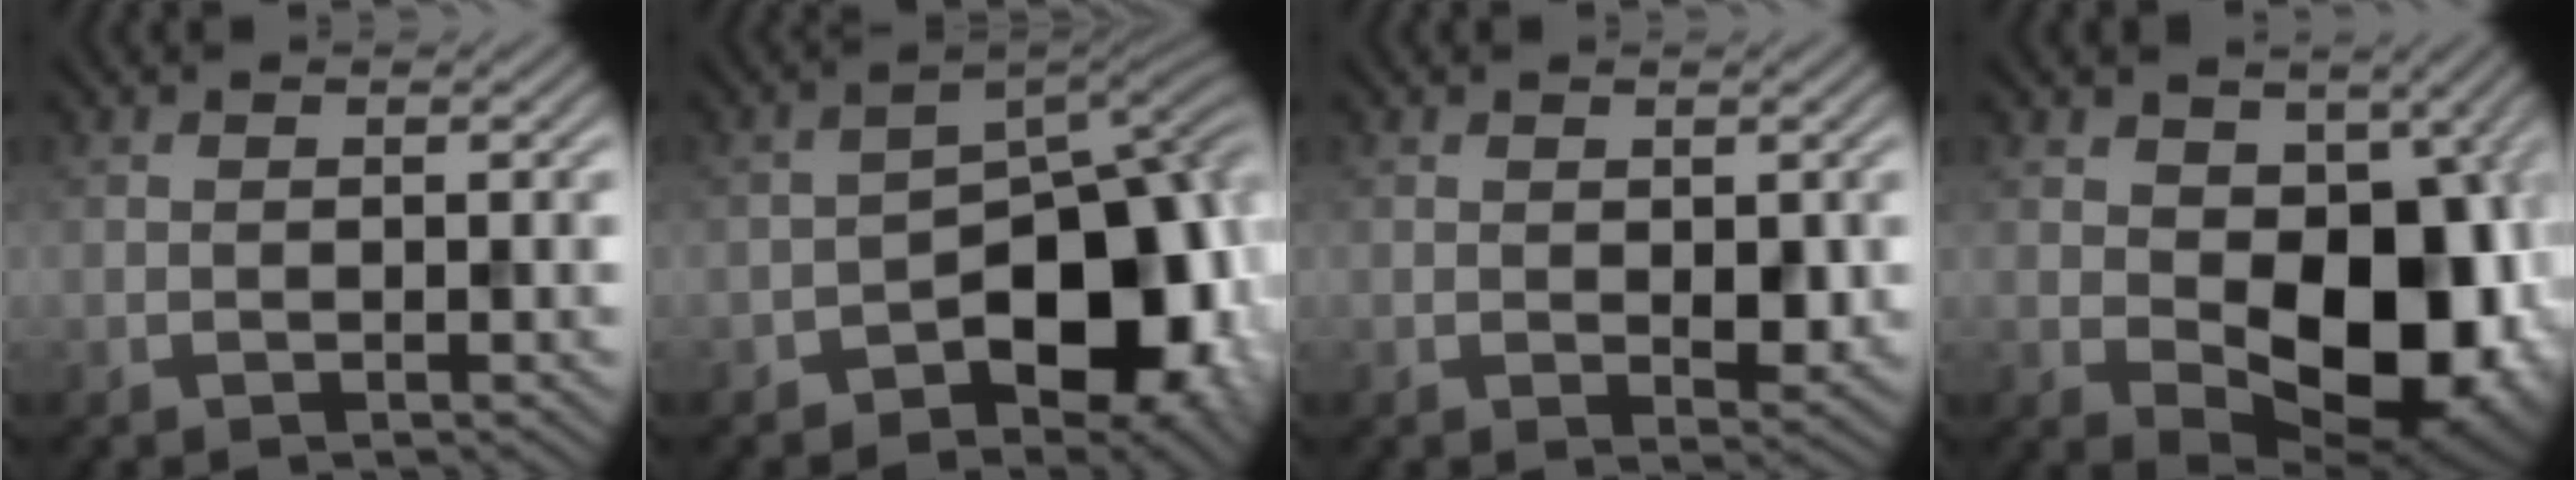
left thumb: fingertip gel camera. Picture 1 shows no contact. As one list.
[{"total": 12.7, "force": [-5.1, 7.5, 8.9], "torque": [-0.091, -0.016, -0.089]}, {"total": 2.1, "force": [0.0, 1.4, 1.6], "torque": [-0.024, -0.009, 0.009]}, {"total": 15.4, "force": [-1.0, 10.1, 11.6], "torque": [-0.154, -0.041, 0.009]}]